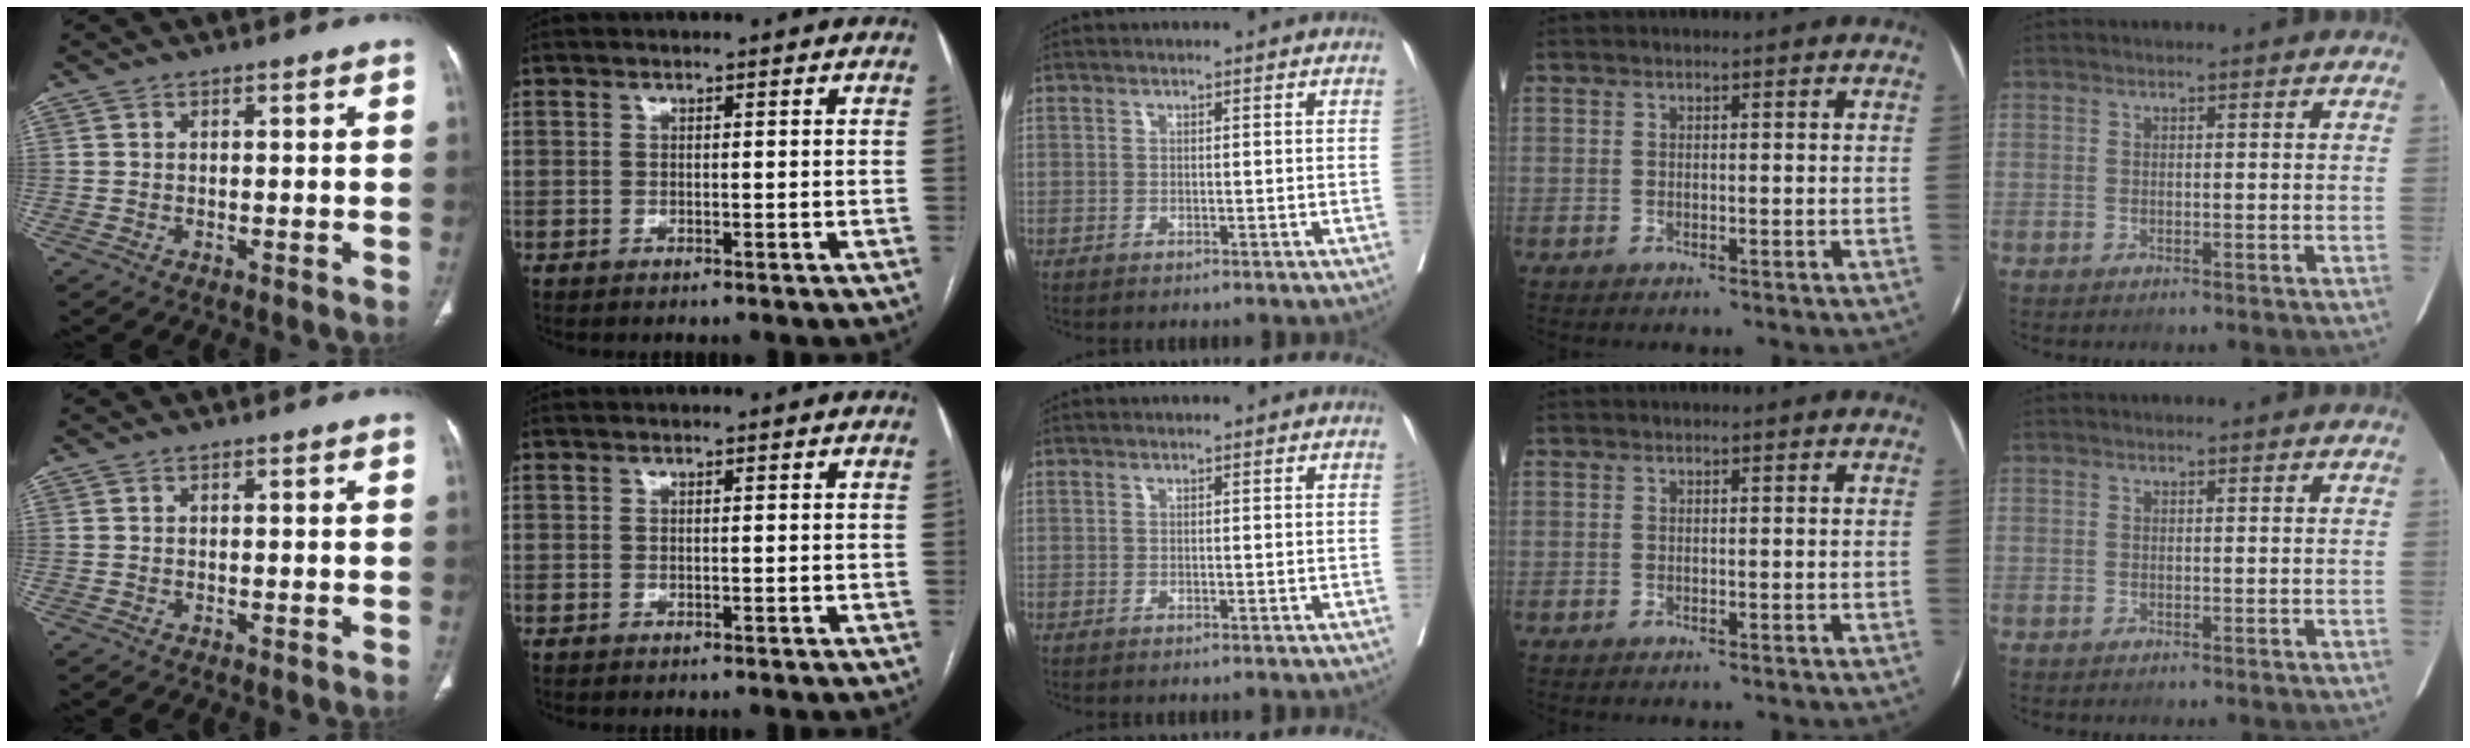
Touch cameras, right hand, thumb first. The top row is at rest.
{}